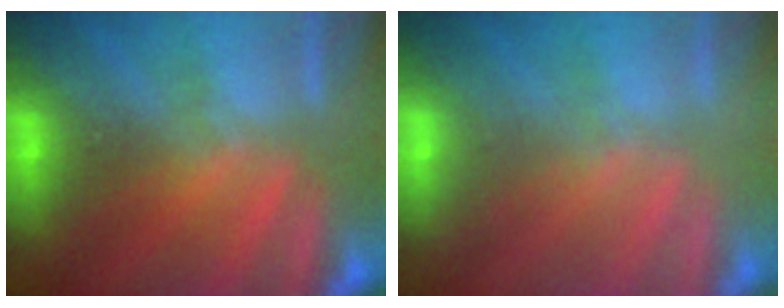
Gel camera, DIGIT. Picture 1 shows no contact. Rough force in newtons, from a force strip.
{"total": 1.7}